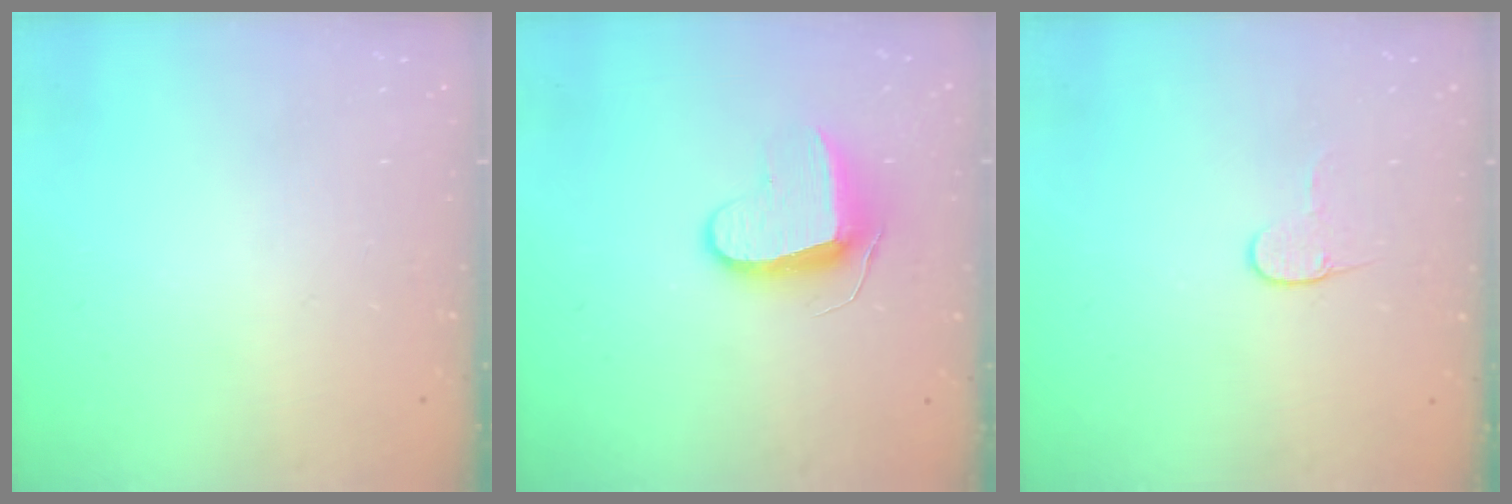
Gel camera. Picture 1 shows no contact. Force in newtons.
{"total": 8.8, "press": 8.7, "slide": 0.5}
{"total": 4.3, "press": 4.3, "slide": 0.4}